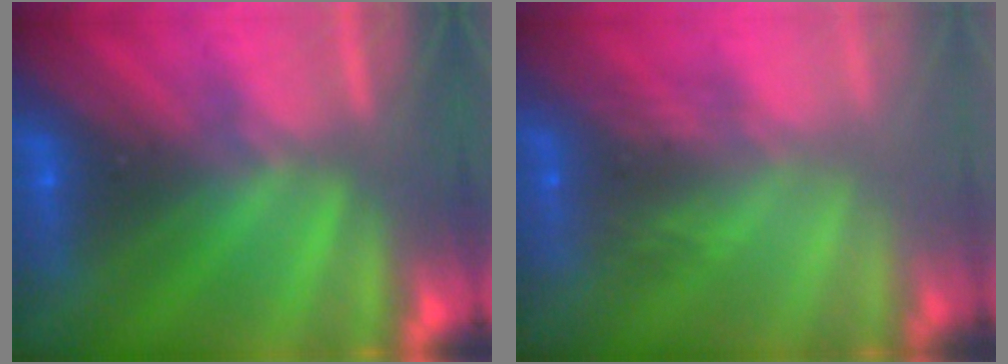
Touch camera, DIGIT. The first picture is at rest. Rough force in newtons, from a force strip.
{"total": 3.5}